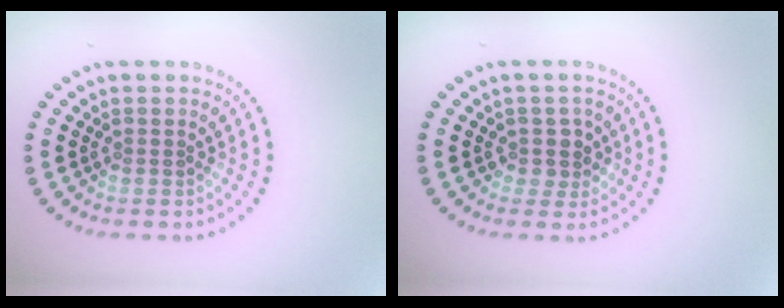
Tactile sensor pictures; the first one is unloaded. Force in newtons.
{"total": 2.0, "press": 1.6, "slide": 1.1}